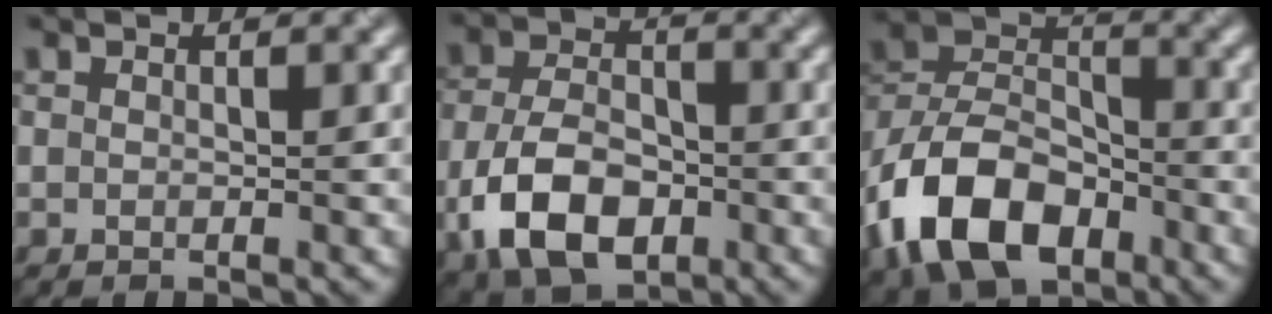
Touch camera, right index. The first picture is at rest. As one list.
[{"total": 8.4, "force": [-3.4, 5.2, 5.6], "torque": [-0.119, 0.000, -0.072]}, {"total": 11.1, "force": [-5.4, 7.0, 6.7], "torque": [-0.131, 0.007, -0.115]}]